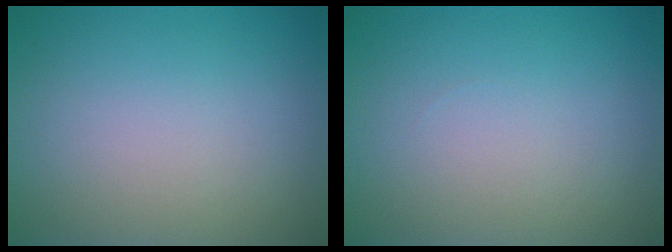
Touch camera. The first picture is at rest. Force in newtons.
{"total": 0.0}